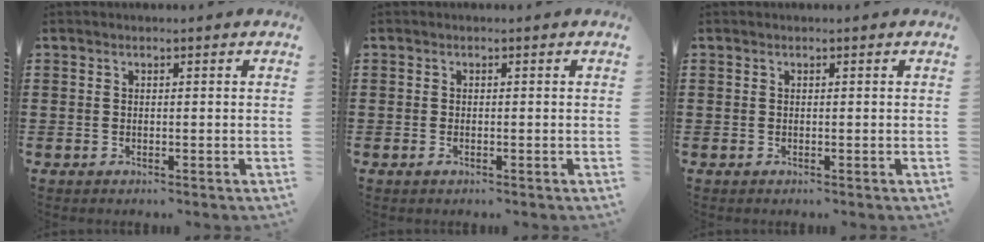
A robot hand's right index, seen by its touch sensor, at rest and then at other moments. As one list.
[{"total": 0.6, "force": [-0.2, 0.2, 0.4], "torque": [-0.010, -0.003, -0.004]}, {"total": 0.0}]